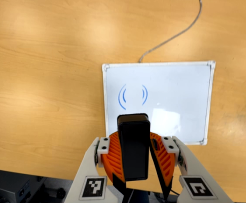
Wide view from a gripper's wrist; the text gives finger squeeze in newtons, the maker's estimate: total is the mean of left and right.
{"total": 7.6, "left": 8.2, "right": 7.0}